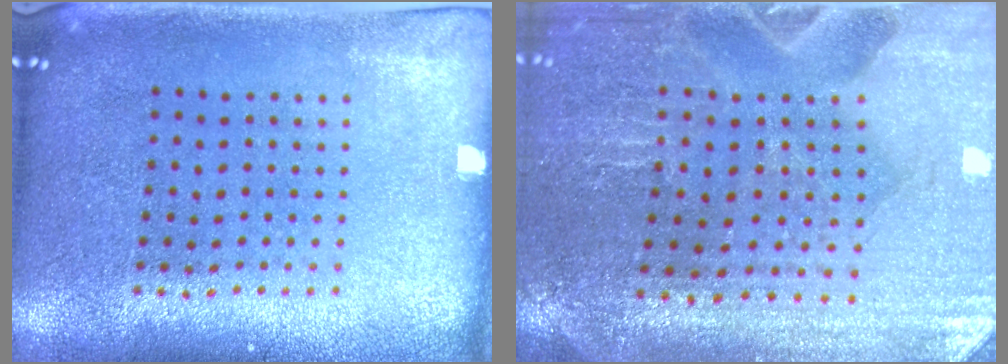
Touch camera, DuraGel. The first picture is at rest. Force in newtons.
{"total": 0.8, "press": 0.8, "slide": 0.1}